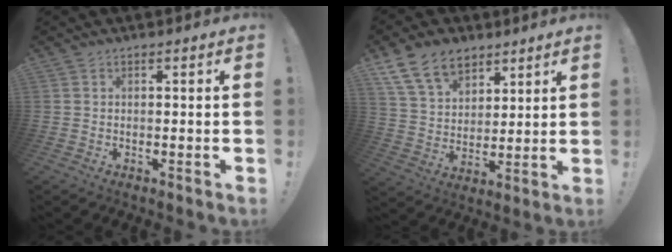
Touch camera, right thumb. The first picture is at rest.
{"total": 14.4, "force": [9.0, 9.3, 6.2], "torque": [-0.108, -0.049, 0.173]}